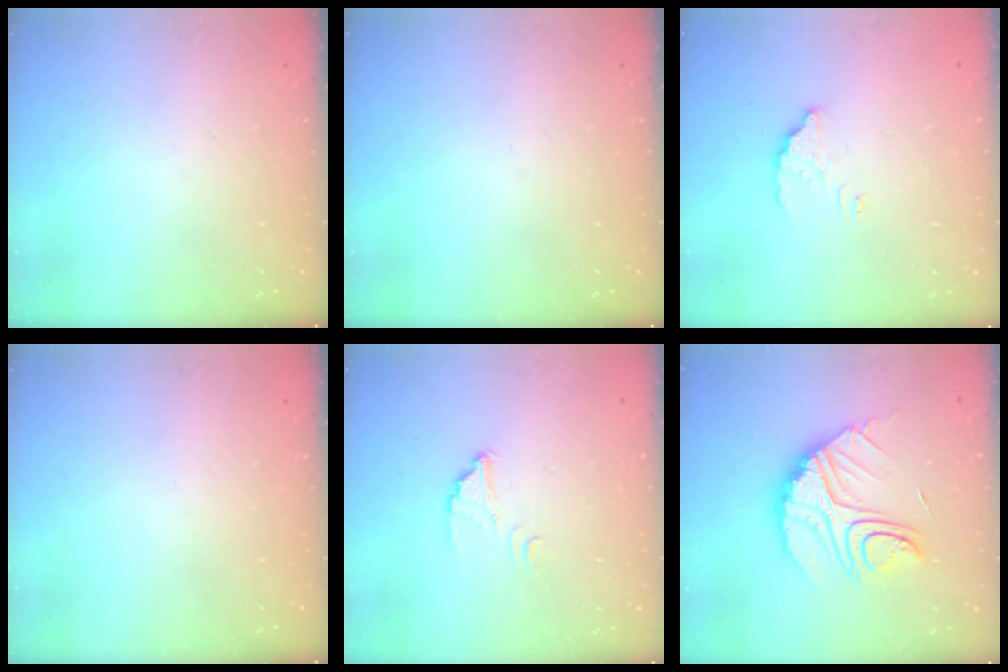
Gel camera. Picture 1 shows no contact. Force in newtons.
{"total": 0.0}
{"total": 3.5, "press": 3.4, "slide": 0.4}
{"total": 0.0}
{"total": 3.7, "press": 3.7, "slide": 0.3}
{"total": 13.0, "press": 12.9, "slide": 0.9}